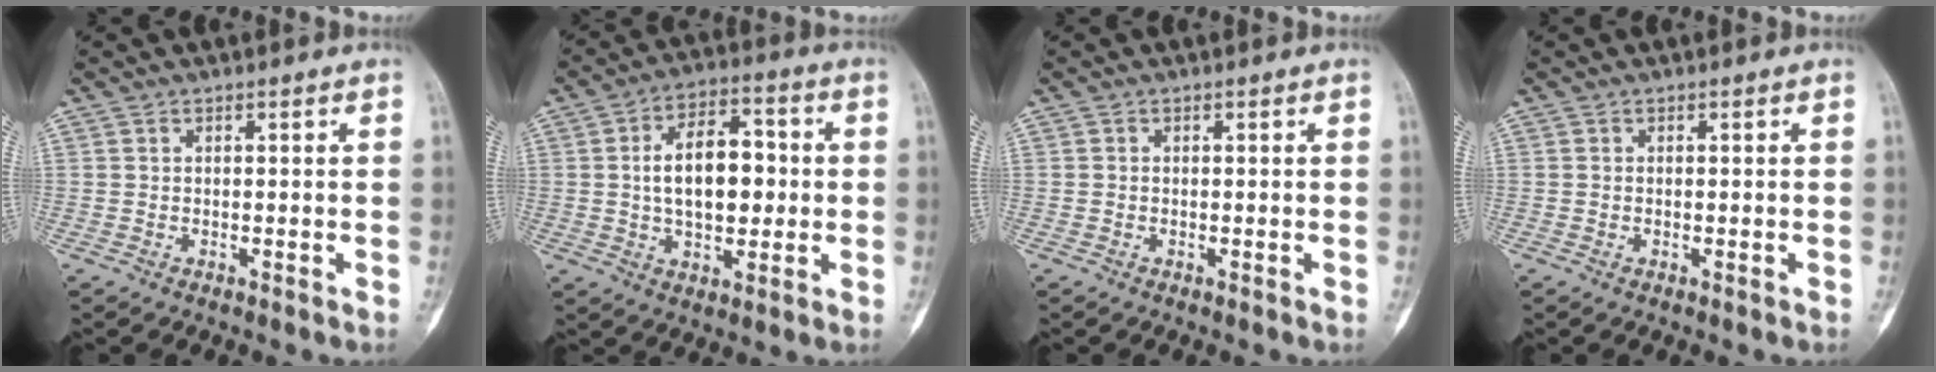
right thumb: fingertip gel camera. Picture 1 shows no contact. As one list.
[{"total": 13.1, "force": [0.6, 7.6, 10.7], "torque": [-0.149, 0.017, 0.011]}, {"total": 0.0}, {"total": 0.0}]